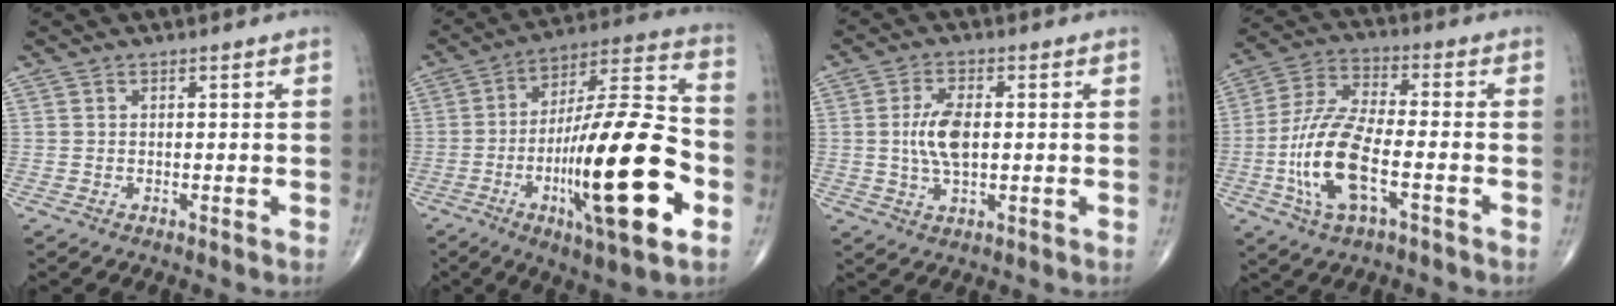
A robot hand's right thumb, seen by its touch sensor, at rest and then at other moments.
{"total": 26.3, "force": [-7.5, 6.3, 24.4], "torque": [-0.407, 0.023, -0.114]}
{"total": 7.0, "force": [0.2, 3.3, 6.2], "torque": [-0.123, 0.000, 0.003]}
{"total": 14.5, "force": [-4.3, 5.6, 12.7], "torque": [-0.270, 0.025, -0.082]}